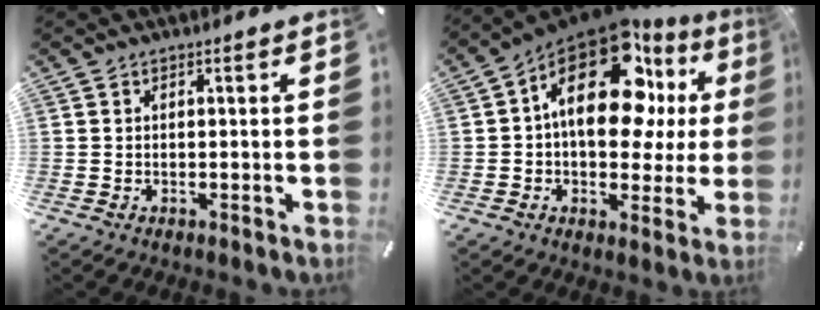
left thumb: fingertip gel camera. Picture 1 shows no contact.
{"total": 21.5, "force": [7.8, 11.8, 16.2], "torque": [-0.256, -0.051, 0.126]}